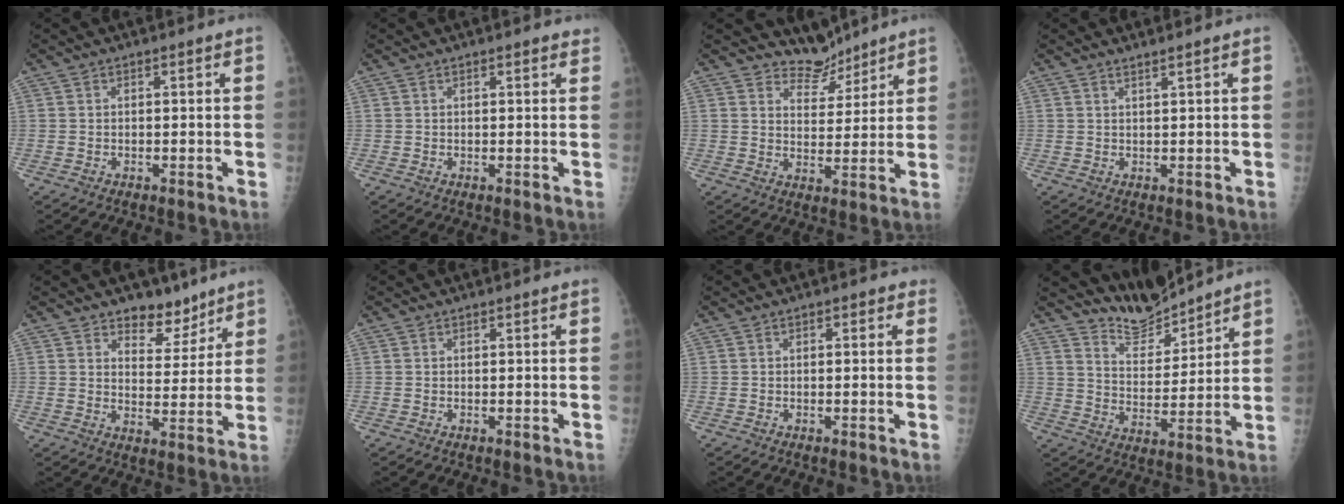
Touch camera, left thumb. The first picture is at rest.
{"total": 1.4, "force": [1.0, 0.4, 0.9], "torque": [-0.009, 0.000, 0.010]}
{"total": 5.4, "force": [4.9, 2.2, -0.6], "torque": [0.038, -0.050, 0.088]}
{"total": 1.2, "force": [1.0, -0.6, 0.4], "torque": [-0.012, -0.009, 0.022]}
{"total": 7.1, "force": [5.6, 3.8, 2.1], "torque": [0.007, -0.037, 0.088]}
{"total": 0.0}
{"total": 1.3, "force": [0.5, 0.8, 1.0], "torque": [0.000, 0.005, -0.002]}
{"total": 7.5, "force": [7.4, 1.3, 0.1], "torque": [0.015, -0.062, 0.149]}